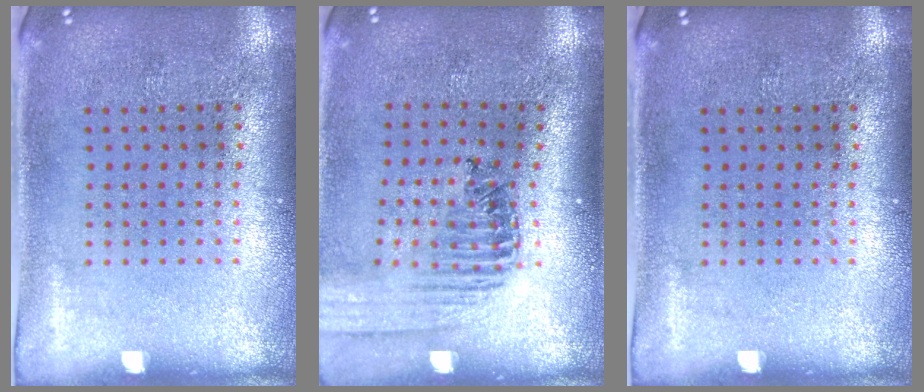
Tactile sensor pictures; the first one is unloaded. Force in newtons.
{"total": 1.3, "press": 1.3, "slide": 0.1}
{"total": 0.0}